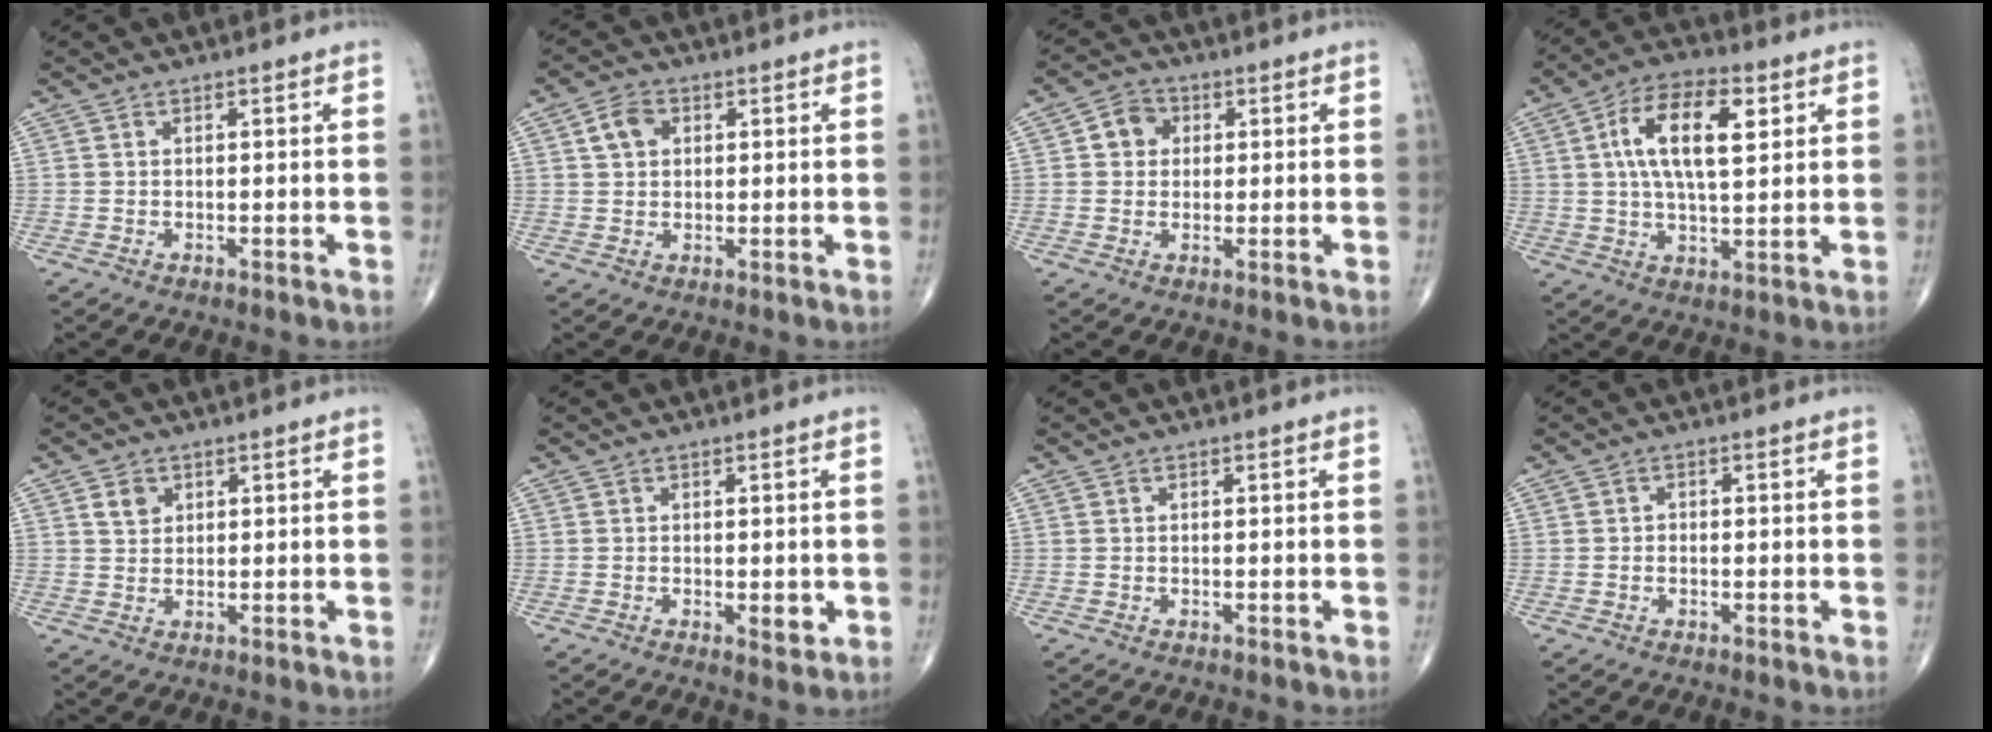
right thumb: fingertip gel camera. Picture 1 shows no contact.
{"total": 4.5, "force": [1.4, 3.3, 2.6], "torque": [-0.039, 0.004, 0.022]}
{"total": 4.8, "force": [1.0, 4.3, 2.1], "torque": [-0.012, 0.006, 0.008]}
{"total": 13.6, "force": [3.8, 6.1, 11.6], "torque": [-0.197, 0.004, 0.062]}
{"total": 2.9, "force": [1.3, 2.3, 1.3], "torque": [-0.011, -0.007, 0.024]}
{"total": 2.6, "force": [-0.4, 1.1, 2.3], "torque": [-0.024, -0.006, -0.004]}
{"total": 0.0}
{"total": 0.8, "force": [-0.2, 0.6, 0.4], "torque": [-0.003, 0.002, -0.007]}